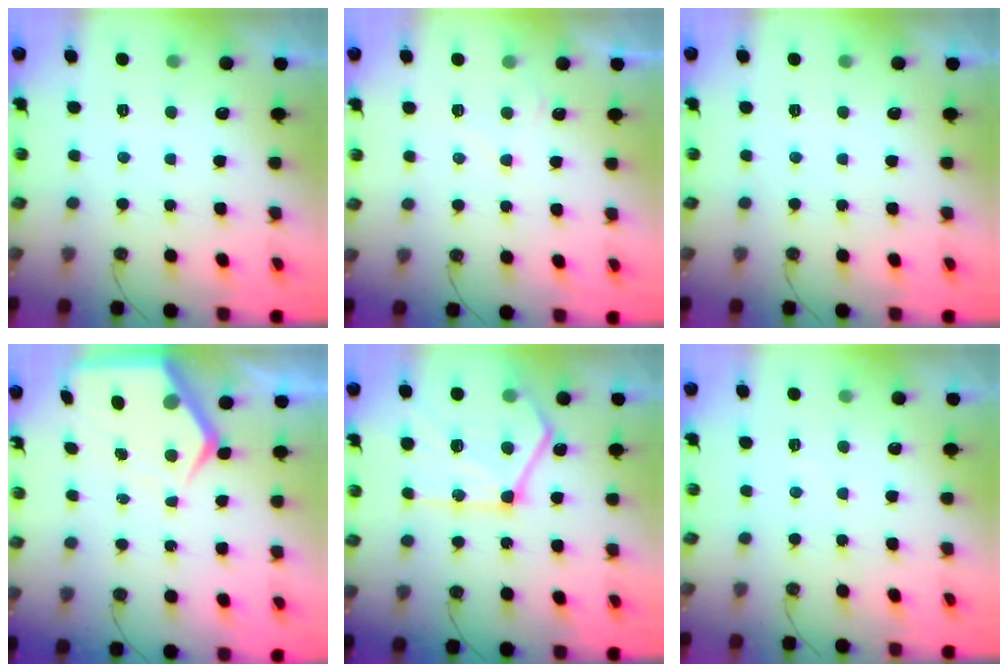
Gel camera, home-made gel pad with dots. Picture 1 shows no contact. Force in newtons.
{"total": 6.5, "press": 6.5, "slide": 0.7}
{"total": 0.0}
{"total": 7.3, "press": 7.2, "slide": 0.7}
{"total": 22.1, "press": 21.9, "slide": 2.3}
{"total": 2.9, "press": 2.9, "slide": 0.4}